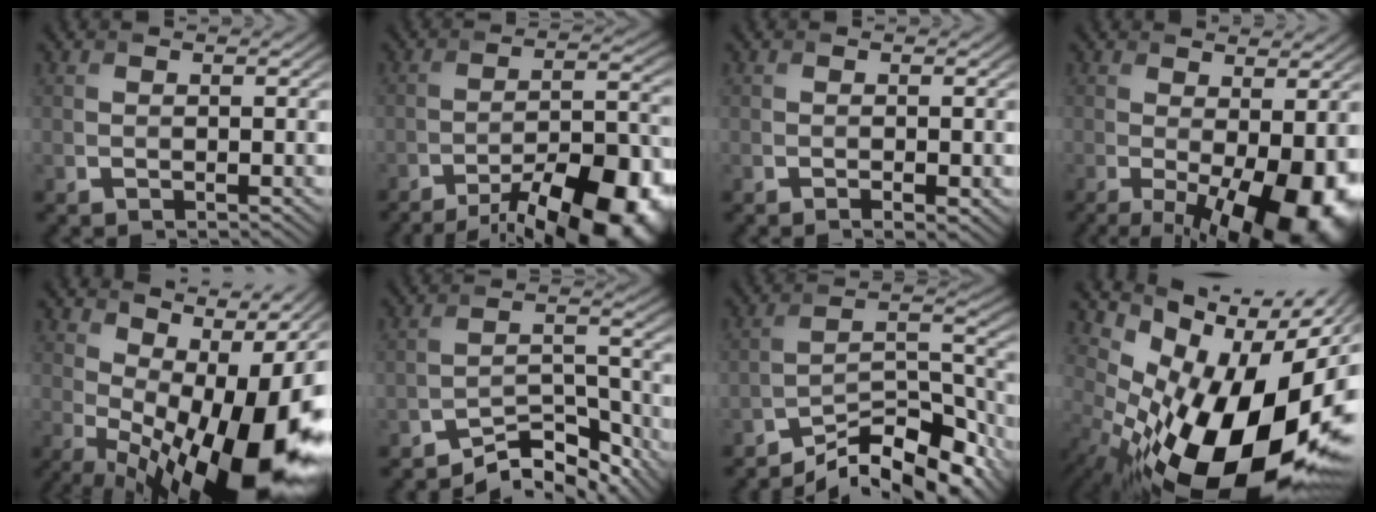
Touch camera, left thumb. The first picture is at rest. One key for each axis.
{"total": 16.0, "fx": -11.5, "fy": 4.7, "fz": 10.0, "tx": -0.137, "ty": -0.009, "tz": -0.167}
{"total": 1.5, "fx": -0.6, "fy": 0.3, "fz": 1.3, "tx": -0.020, "ty": -0.001, "tz": -0.009}
{"total": 12.8, "fx": -3.6, "fy": 5.1, "fz": 11.2, "tx": -0.160, "ty": -0.032, "tz": -0.027}
{"total": 16.3, "fx": 0.6, "fy": 6.8, "fz": 14.8, "tx": -0.190, "ty": -0.003, "tz": 0.026}
{"total": 7.4, "fx": -6.6, "fy": 2.0, "fz": 2.7, "tx": -0.034, "ty": 0.010, "tz": -0.119}
{"total": 11.9, "fx": -9.7, "fy": 3.0, "fz": 6.2, "tx": -0.101, "ty": 0.005, "tz": -0.173}
{"total": 20.2, "fx": -4.9, "fy": 10.9, "fz": 16.3, "tx": -0.261, "ty": -0.032, "tz": -0.076}